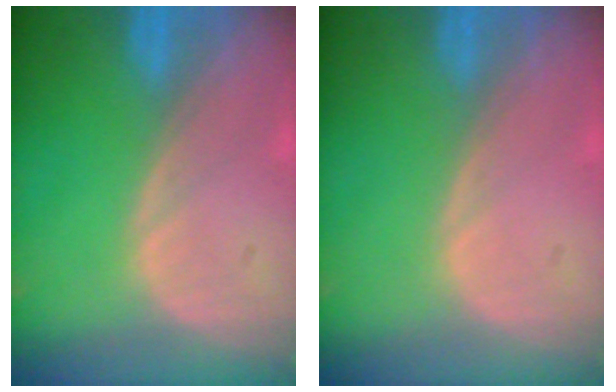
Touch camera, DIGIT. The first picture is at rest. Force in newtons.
{"total": 0.0}